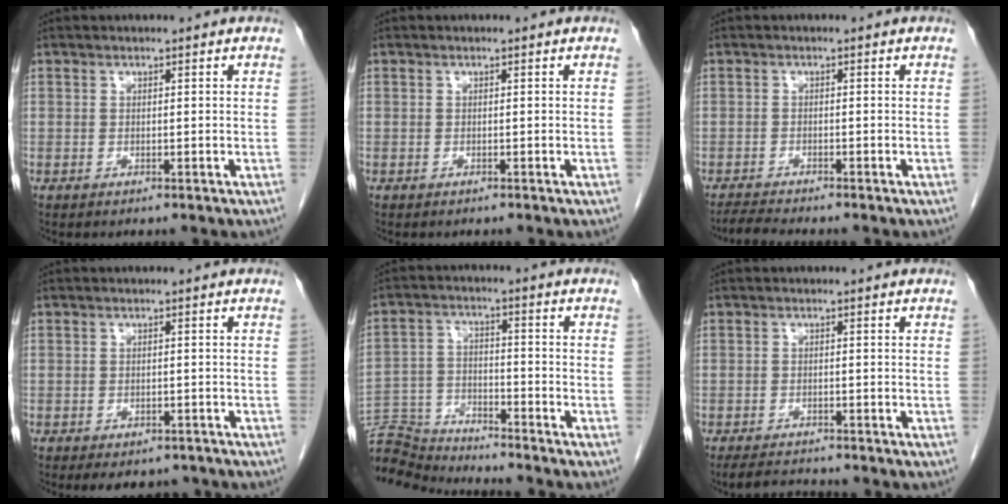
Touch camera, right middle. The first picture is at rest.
{"total": 0.0}
{"total": 2.9, "force": [-2.7, -0.6, 0.8], "torque": [-0.024, -0.017, -0.048]}
{"total": 5.8, "force": [-4.8, 2.7, 1.9], "torque": [-0.017, 0.004, -0.059]}
{"total": 10.3, "force": [-10.2, -0.4, 0.3], "torque": [-0.009, 0.009, -0.188]}
{"total": 3.4, "force": [-3.3, 0.1, 0.8], "torque": [-0.019, -0.017, -0.056]}